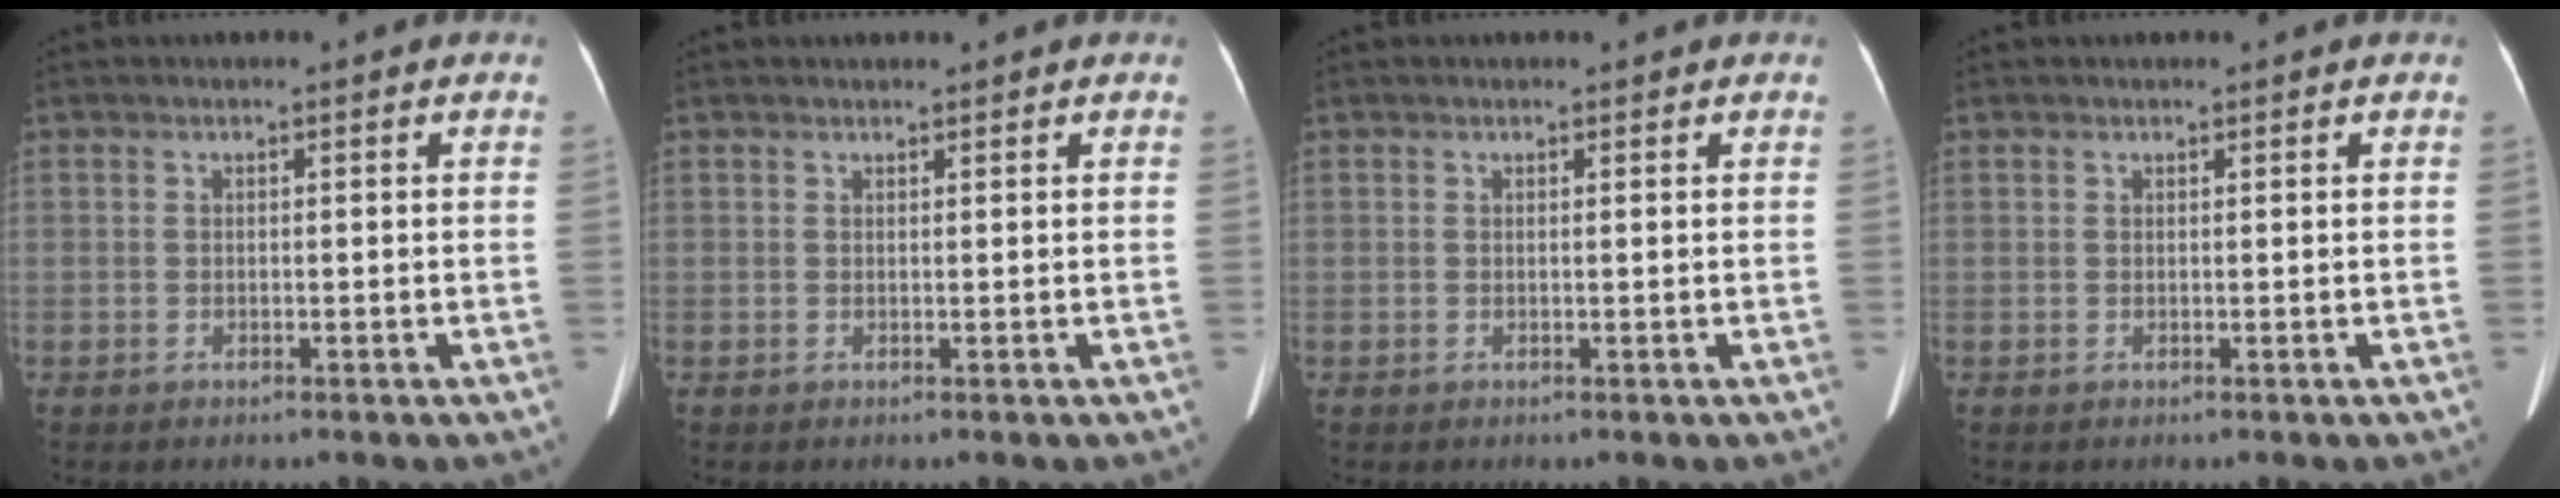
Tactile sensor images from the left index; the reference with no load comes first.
{"total": 1.8, "force": [1.7, 0.1, 0.6], "torque": [-0.007, 0.007, 0.021]}
{"total": 1.3, "force": [1.2, 0.0, 0.4], "torque": [-0.007, -0.007, 0.011]}
{"total": 0.7, "force": [0.6, 0.1, 0.2], "torque": [-0.007, 0.003, 0.011]}